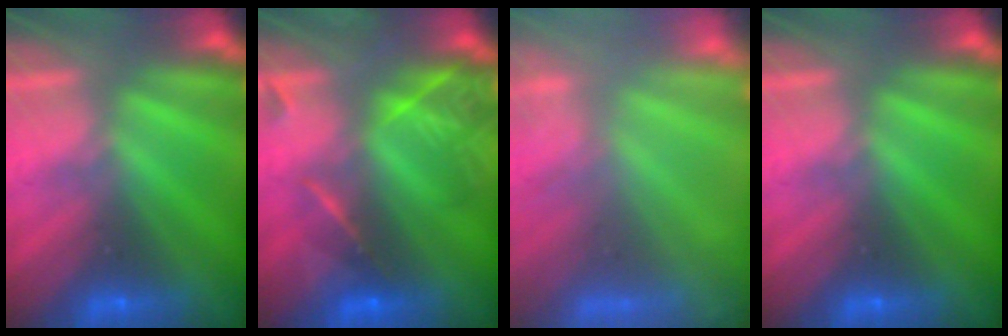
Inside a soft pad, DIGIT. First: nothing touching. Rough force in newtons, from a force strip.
{"total": 6.4}
{"total": 8.3}
{"total": 0.0}